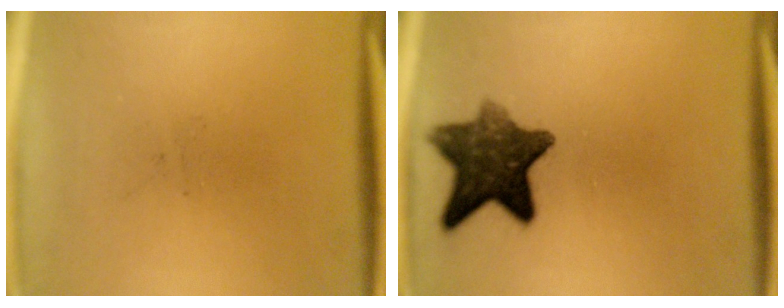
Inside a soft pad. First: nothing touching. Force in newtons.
{"total": 10.3}